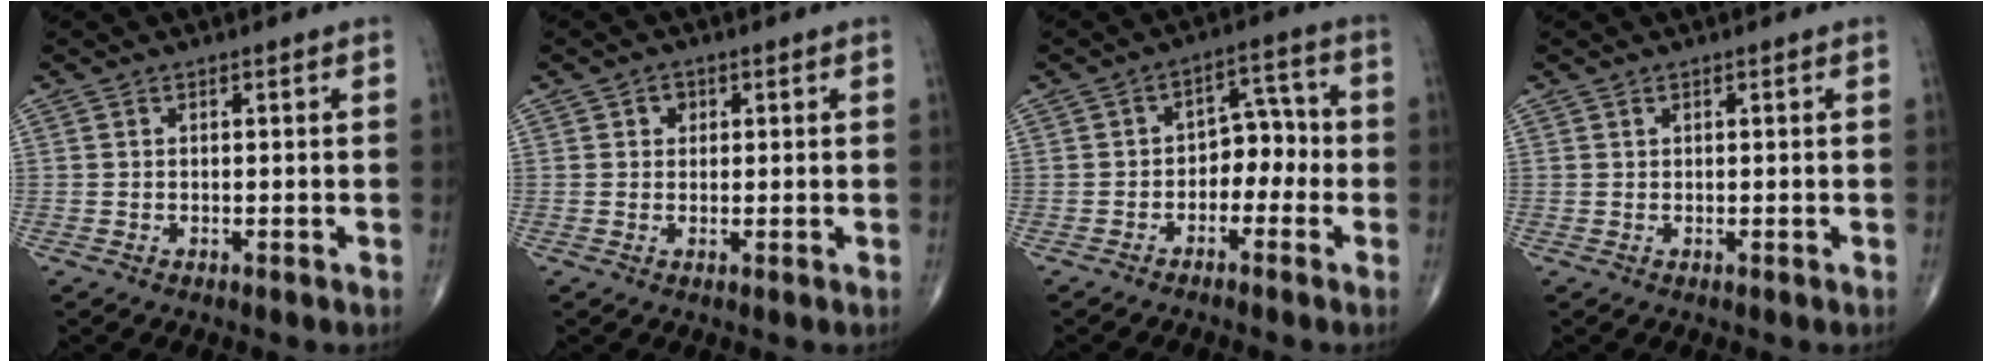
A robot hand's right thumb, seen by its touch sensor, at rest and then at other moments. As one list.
[{"total": 1.7, "force": [0.6, 1.5, 0.6], "torque": [0.005, 0.001, 0.005]}, {"total": 6.5, "force": [-2.0, 4.5, 4.3], "torque": [-0.027, 0.041, -0.042]}, {"total": 0.0}]